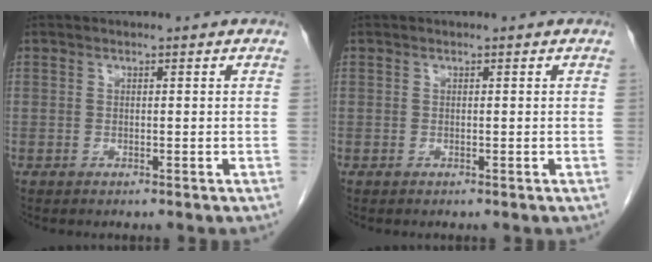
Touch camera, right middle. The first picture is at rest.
{"total": 0.0}